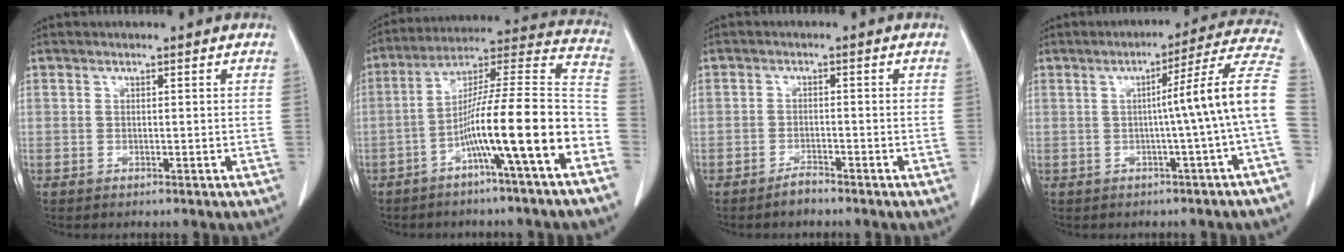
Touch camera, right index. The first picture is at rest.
{"total": 17.0, "force": [-7.0, -0.4, 15.5], "torque": [-0.240, 0.020, -0.118]}
{"total": 1.8, "force": [-1.7, 0.5, 0.5], "torque": [-0.004, 0.001, -0.028]}
{"total": 11.2, "force": [-1.0, -2.3, 10.9], "torque": [-0.133, 0.020, -0.017]}